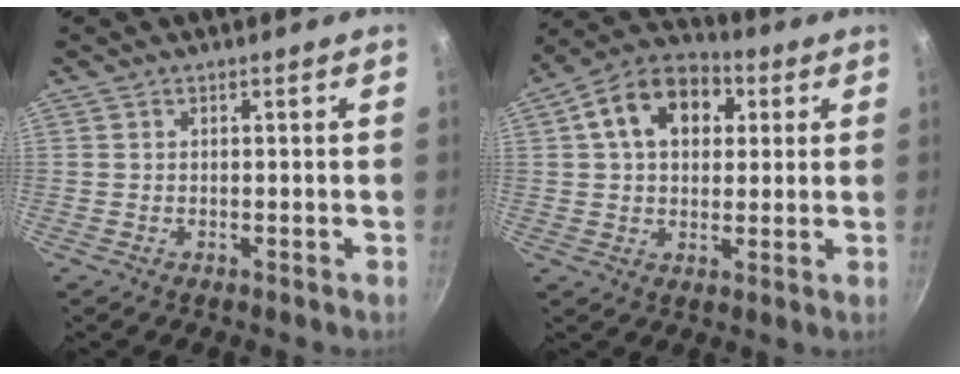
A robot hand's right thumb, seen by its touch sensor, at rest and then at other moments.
{"total": 15.6, "force": [4.4, 11.0, 10.1], "torque": [-0.148, 0.020, 0.056]}